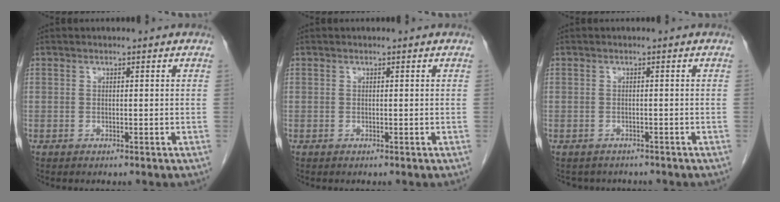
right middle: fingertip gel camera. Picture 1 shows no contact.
{"total": 0.0}
{"total": 3.1, "force": [-2.7, 1.4, 0.1], "torque": [-0.004, 0.001, -0.036]}